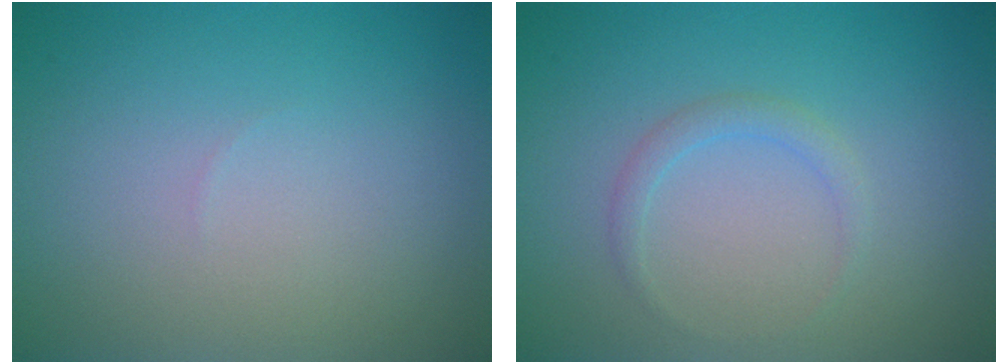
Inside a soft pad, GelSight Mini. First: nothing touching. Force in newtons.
{"total": 1.2, "press": 1.2, "slide": 0.0}